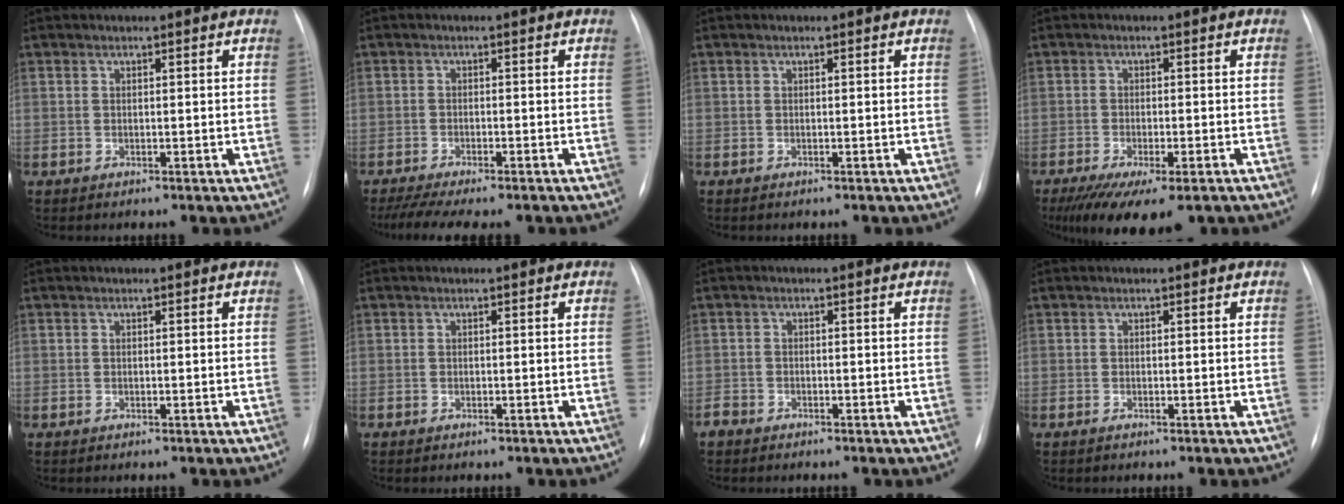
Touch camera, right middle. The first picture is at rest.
{"total": 10.7, "force": [-8.9, 1.9, 5.5], "torque": [-0.087, -0.008, -0.129]}
{"total": 0.0}
{"total": 11.9, "force": [-8.3, 3.3, 7.9], "torque": [-0.131, -0.024, -0.124]}
{"total": 0.0}
{"total": 0.0}
{"total": 1.6, "force": [-1.3, 0.8, 0.2], "torque": [-0.009, 0.000, -0.022]}
{"total": 0.0}